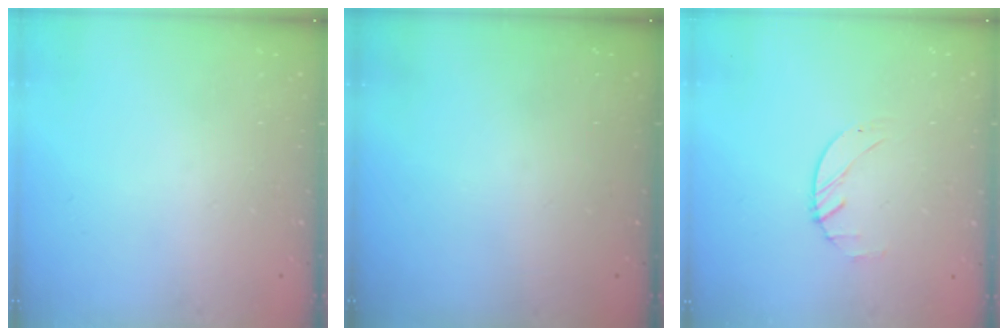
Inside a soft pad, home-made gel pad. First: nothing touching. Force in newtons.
{"total": 0.0}
{"total": 1.2, "press": 1.2, "slide": 0.2}